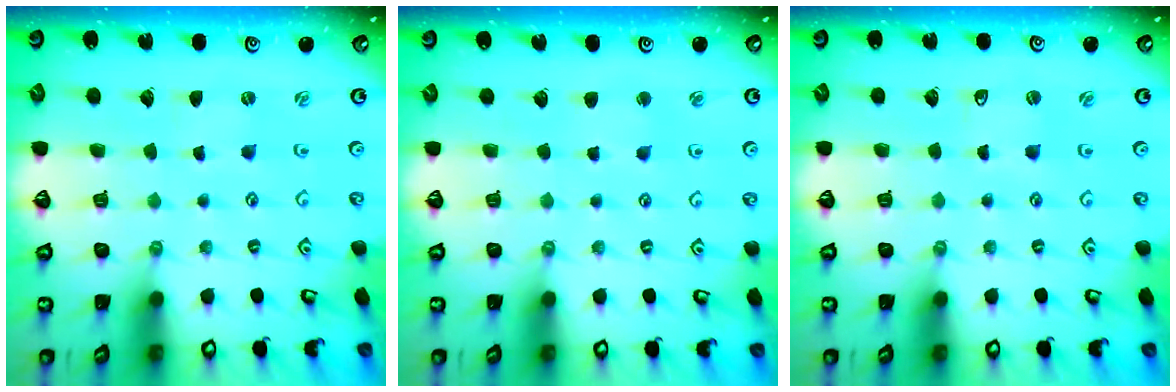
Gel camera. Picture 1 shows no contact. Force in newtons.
{"total": 2.5, "press": 2.4, "slide": 0.5}
{"total": 1.2, "press": 1.2, "slide": 0.1}